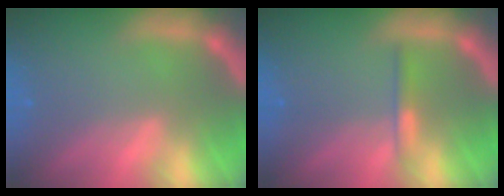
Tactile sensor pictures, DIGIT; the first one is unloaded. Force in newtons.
{"total": 1.4}